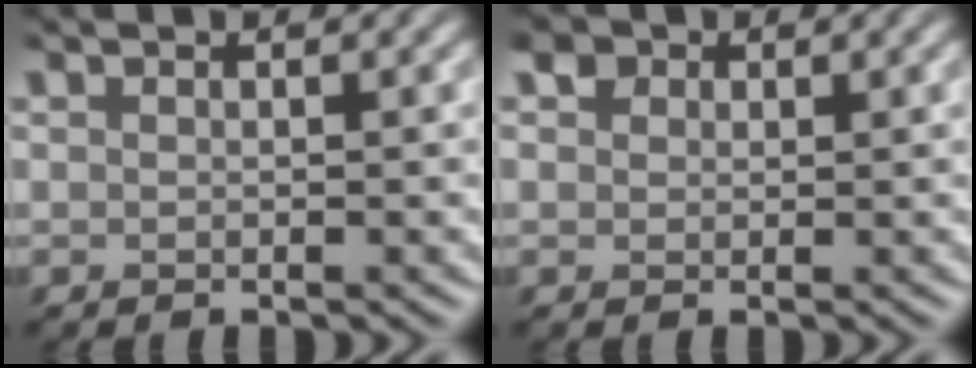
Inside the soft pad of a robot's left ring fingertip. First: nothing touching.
{"total": 2.9, "force": [1.6, 2.0, 1.4], "torque": [-0.039, 0.008, 0.023]}